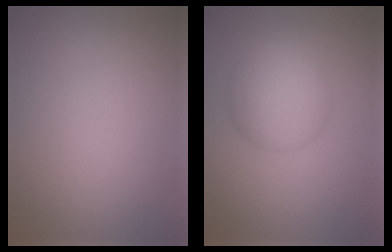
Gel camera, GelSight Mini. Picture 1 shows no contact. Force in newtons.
{"total": 5.4, "press": 5.4, "slide": 0.1}